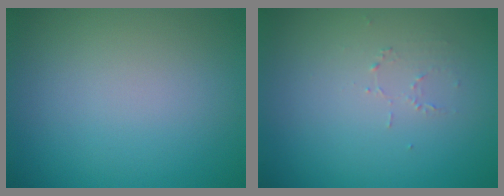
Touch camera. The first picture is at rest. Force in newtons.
{"total": 0.7, "press": 0.4, "slide": 0.6}